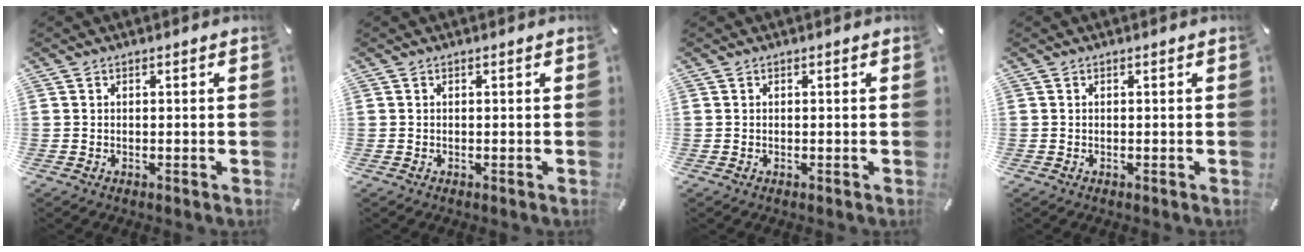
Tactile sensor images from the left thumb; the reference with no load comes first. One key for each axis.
{"total": 0.0}
{"total": 0.0}
{"total": 0.0}